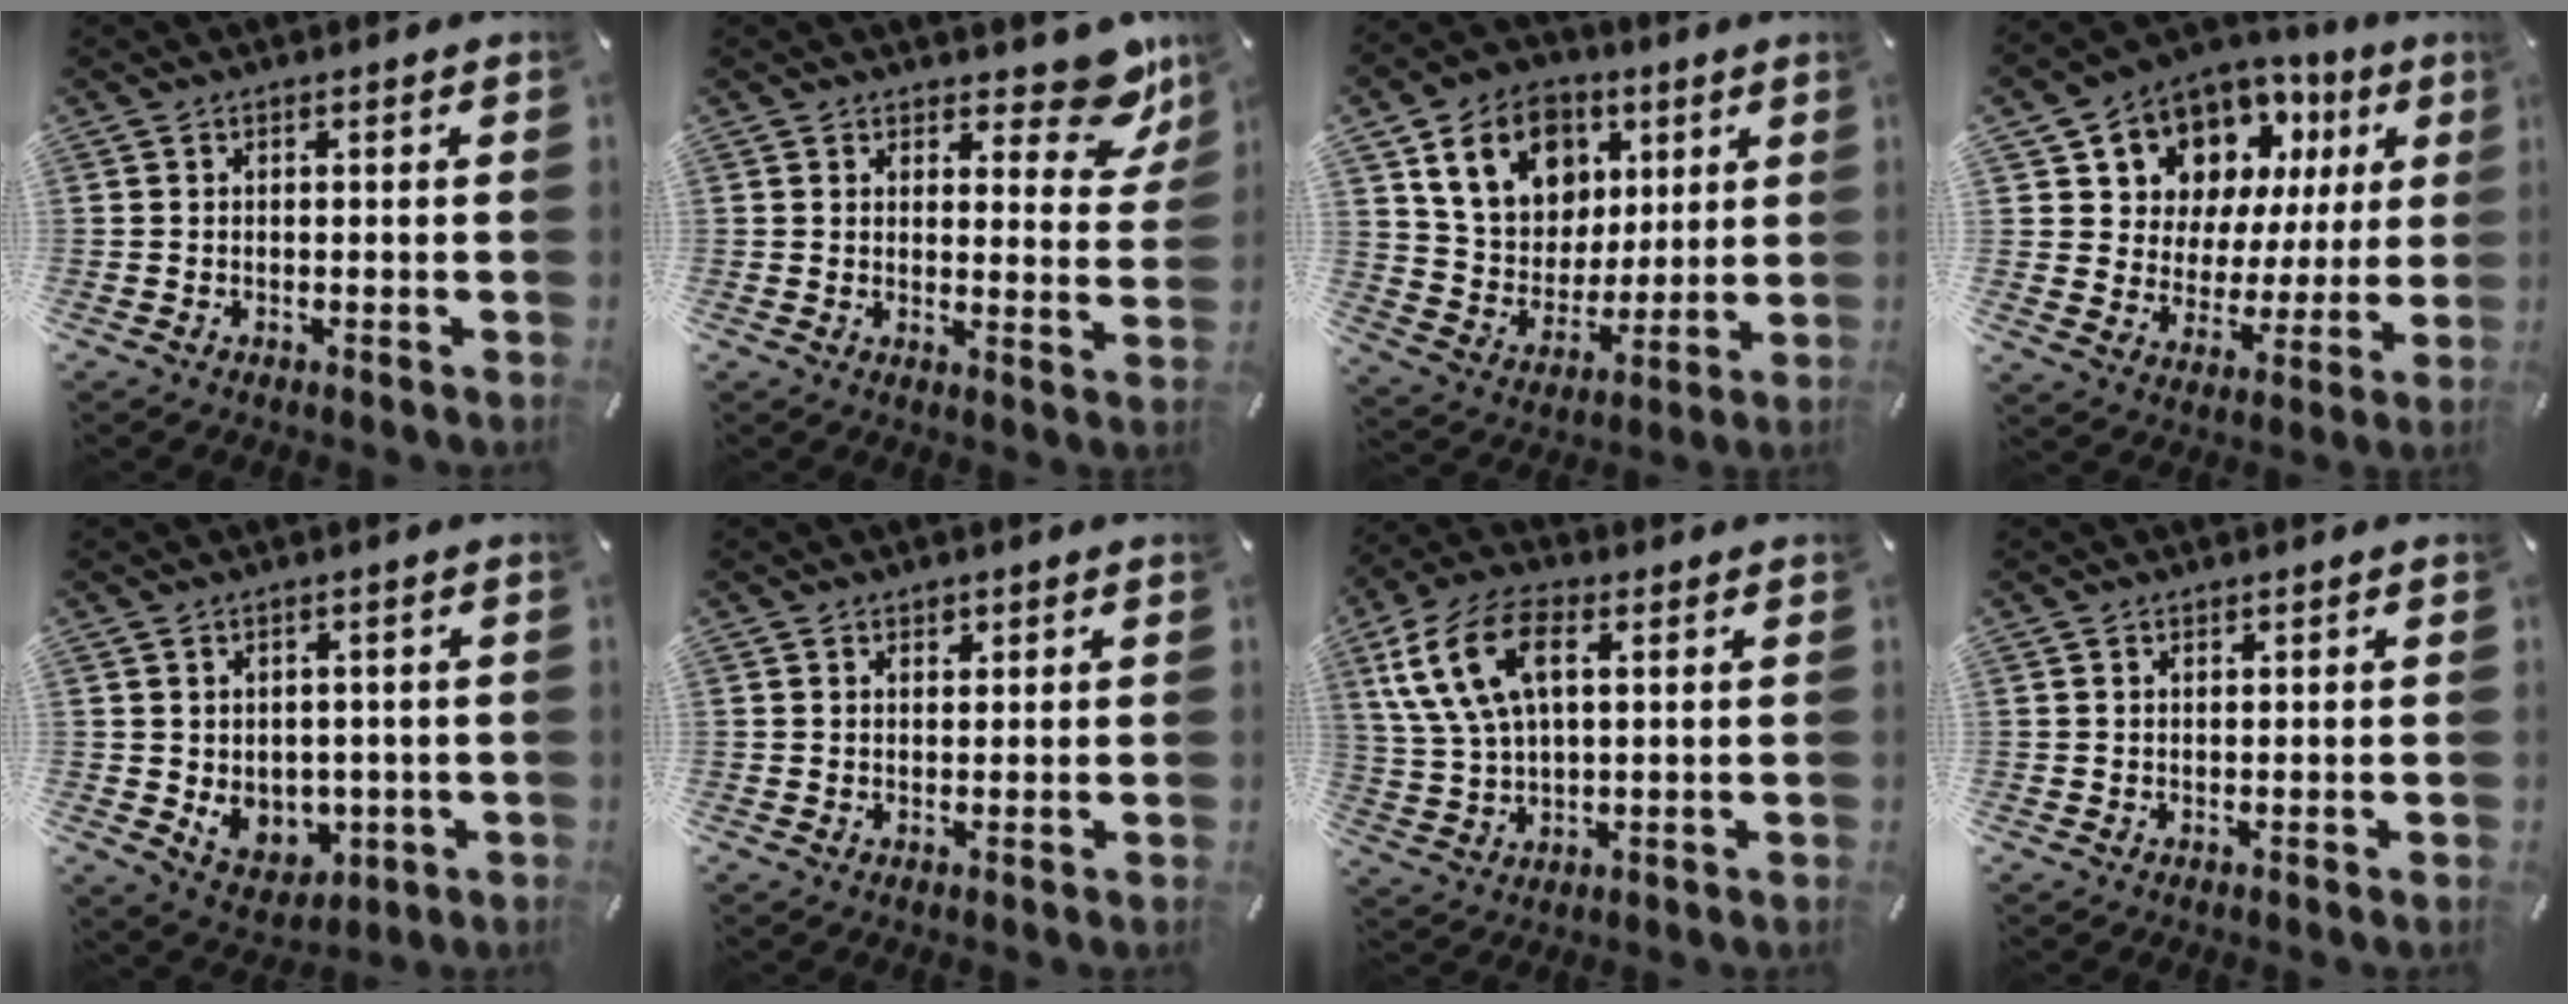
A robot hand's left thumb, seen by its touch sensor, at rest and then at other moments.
{"total": 10.1, "force": [7.7, 4.6, 4.7], "torque": [-0.036, -0.061, 0.132]}
{"total": 17.1, "force": [7.2, 13.7, 7.2], "torque": [-0.119, -0.020, 0.141]}
{"total": 10.8, "force": [7.3, 7.8, 2.0], "torque": [-0.047, -0.070, 0.136]}
{"total": 6.7, "force": [0.3, 6.2, 2.6], "torque": [-0.020, -0.012, 0.010]}
{"total": 1.6, "force": [0.9, 1.3, 0.2], "torque": [0.011, -0.004, 0.013]}
{"total": 13.1, "force": [4.6, 7.5, 9.7], "torque": [-0.227, 0.008, 0.083]}
{"total": 0.7, "force": [0.6, 0.4, 0.2], "torque": [-0.003, 0.000, 0.011]}